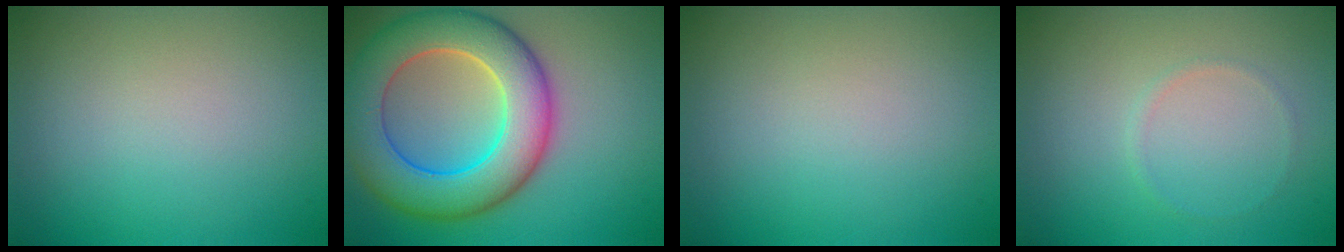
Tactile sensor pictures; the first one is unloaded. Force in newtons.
{"total": 10.4, "press": 10.4, "slide": 0.7}
{"total": 0.0}
{"total": 0.6, "press": 0.6, "slide": 0.0}